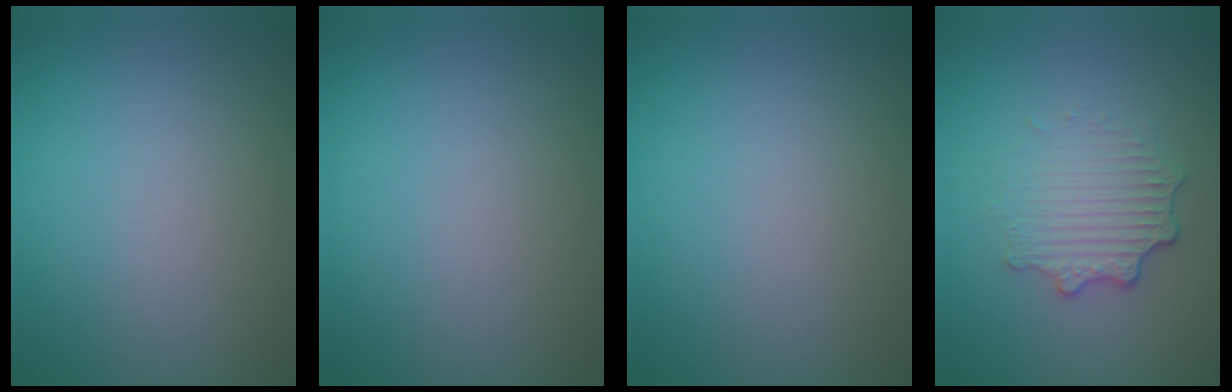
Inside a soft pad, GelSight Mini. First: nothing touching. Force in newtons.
{"total": 0.0}
{"total": 0.0}
{"total": 3.4, "press": 2.6, "slide": 2.2}